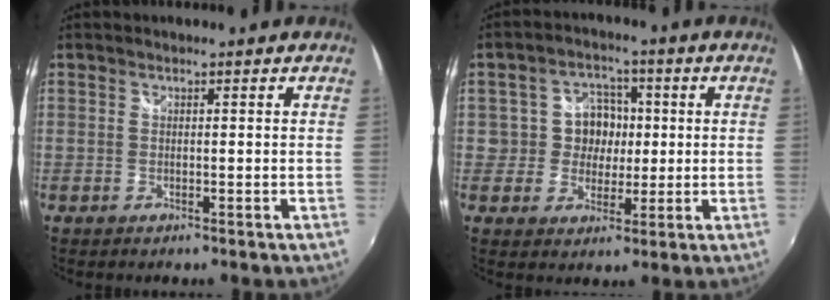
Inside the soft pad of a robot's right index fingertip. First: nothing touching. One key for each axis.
{"total": 6.9, "fx": 0.3, "fy": 6.5, "fz": 2.3, "tx": -0.044, "ty": 0.020, "tz": 0.006}